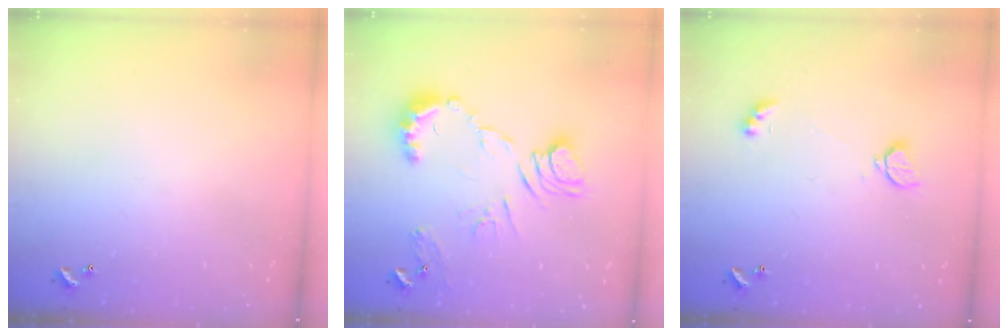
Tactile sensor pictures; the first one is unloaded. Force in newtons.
{"total": 11.5, "press": 11.5, "slide": 0.6}
{"total": 2.4, "press": 2.3, "slide": 0.8}